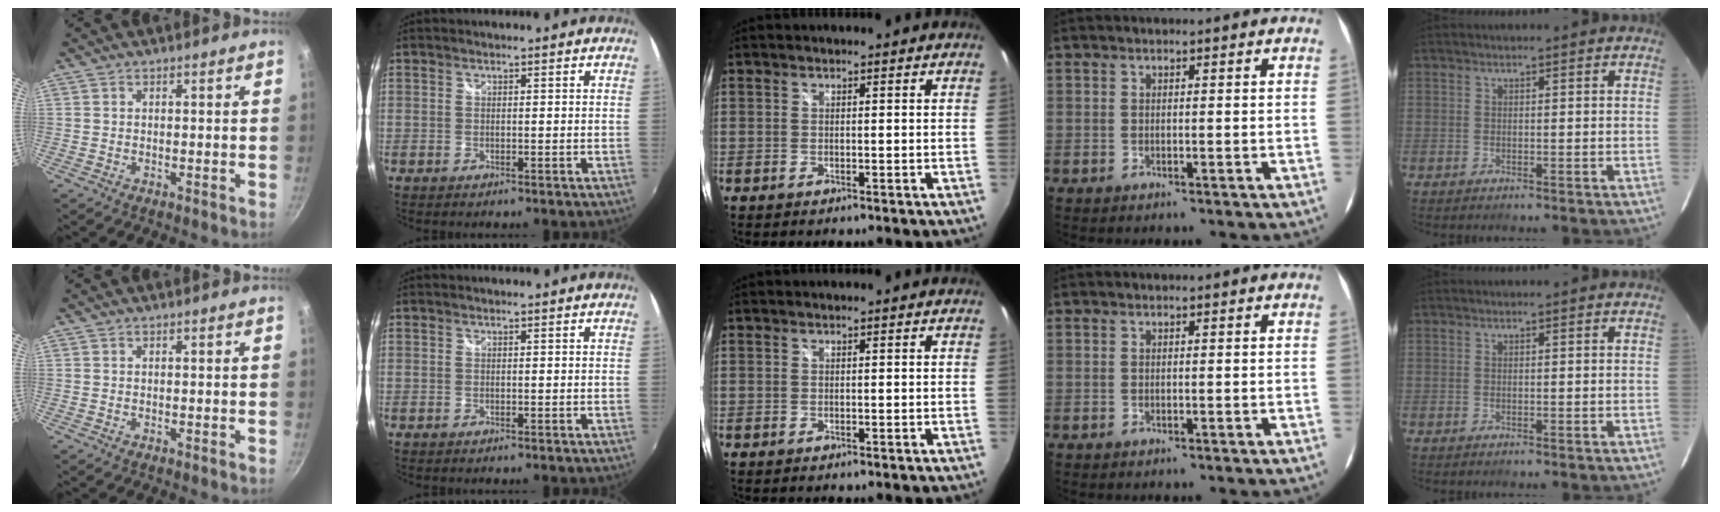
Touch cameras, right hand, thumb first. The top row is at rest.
{}